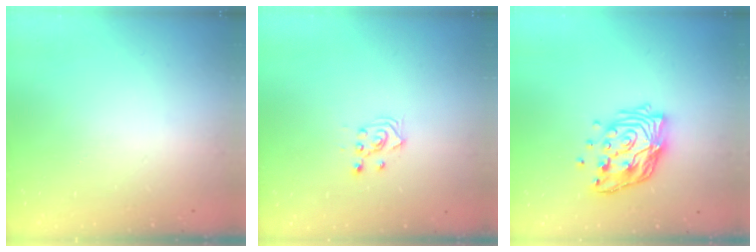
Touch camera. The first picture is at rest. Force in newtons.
{"total": 3.1, "press": 3.0, "slide": 0.9}
{"total": 13.7, "press": 13.6, "slide": 1.4}